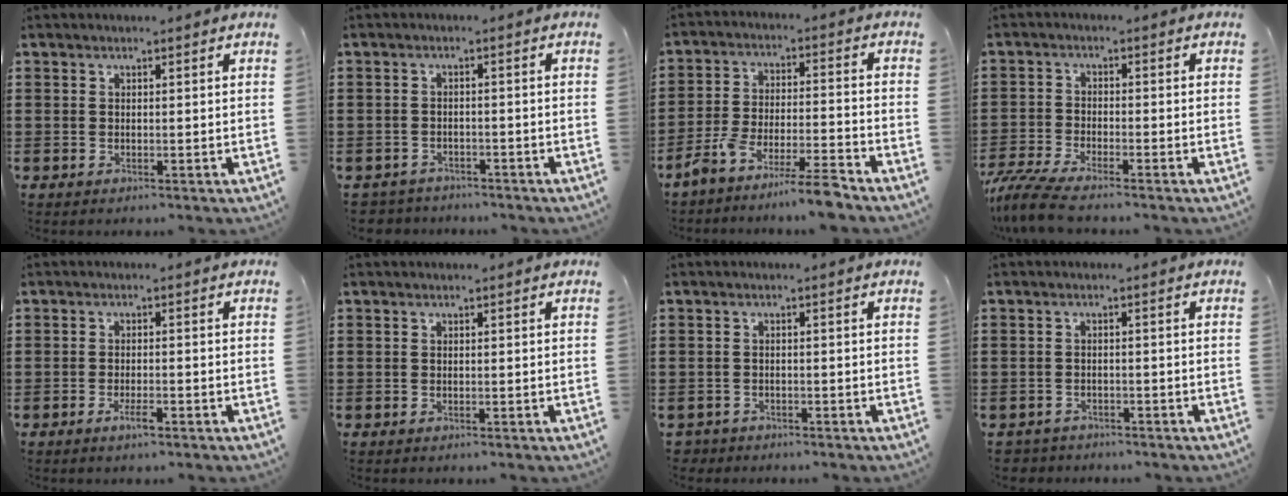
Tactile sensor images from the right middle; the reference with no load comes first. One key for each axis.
{"total": 2.2, "fx": -2.2, "fy": 0.4, "fz": -0.3, "tx": -0.004, "ty": -0.002, "tz": -0.049}
{"total": 7.6, "fx": -6.9, "fy": -0.3, "fz": 3.0, "tx": -0.062, "ty": -0.008, "tz": -0.136}
{"total": 5.2, "fx": -4.6, "fy": 0.2, "fz": 2.4, "tx": -0.075, "ty": -0.023, "tz": -0.096}
{"total": 2.4, "fx": -1.3, "fy": 0.5, "fz": 1.9, "tx": -0.041, "ty": -0.004, "tz": -0.025}
{"total": 0.0}
{"total": 1.6, "fx": -1.5, "fy": 0.5, "fz": -0.2, "tx": -0.004, "ty": -0.003, "tz": -0.034}
{"total": 1.9, "fx": -1.9, "fy": 0.4, "fz": -0.2, "tx": -0.004, "ty": -0.003, "tz": -0.042}